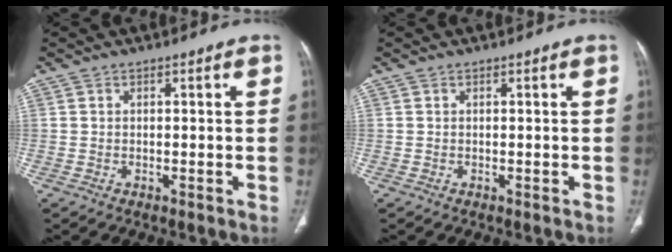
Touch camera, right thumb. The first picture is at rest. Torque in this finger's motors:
{"motor_torque": [0.00, 0.00, 0.00, 0.00, 0.00]}